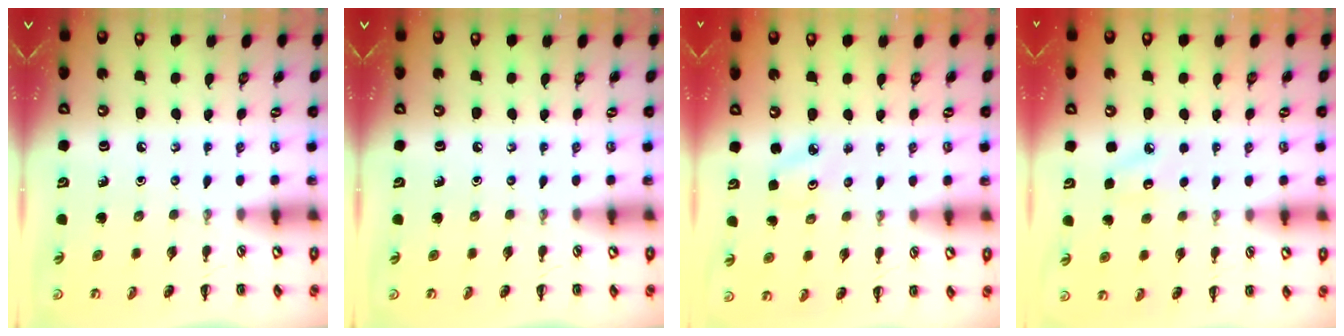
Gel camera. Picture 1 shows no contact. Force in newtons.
{"total": 0.0}
{"total": 2.3, "press": 2.2, "slide": 0.6}
{"total": 6.4, "press": 6.1, "slide": 1.8}